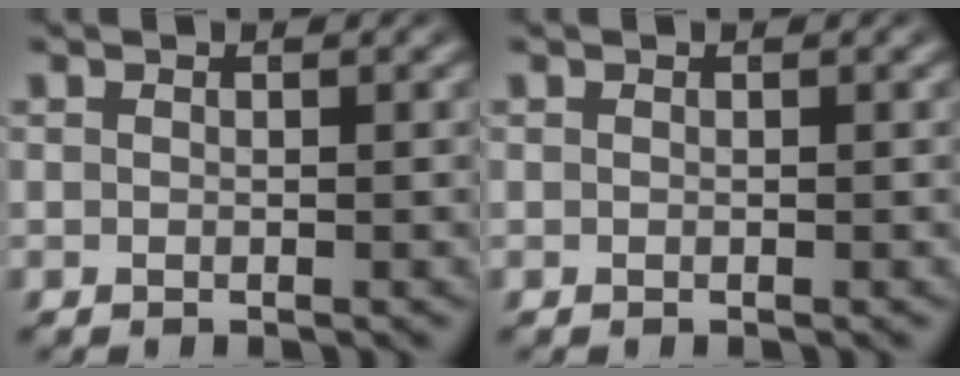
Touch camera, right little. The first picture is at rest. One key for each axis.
{"total": 0.0}